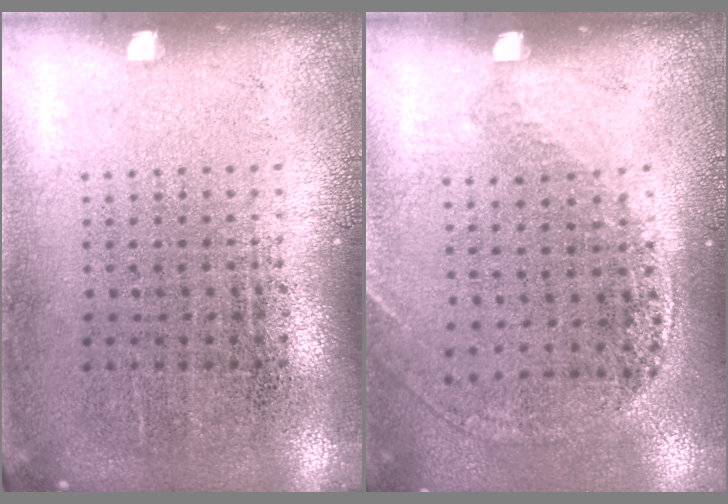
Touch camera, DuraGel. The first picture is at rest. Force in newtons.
{"total": 1.2, "press": 1.1, "slide": 0.5}